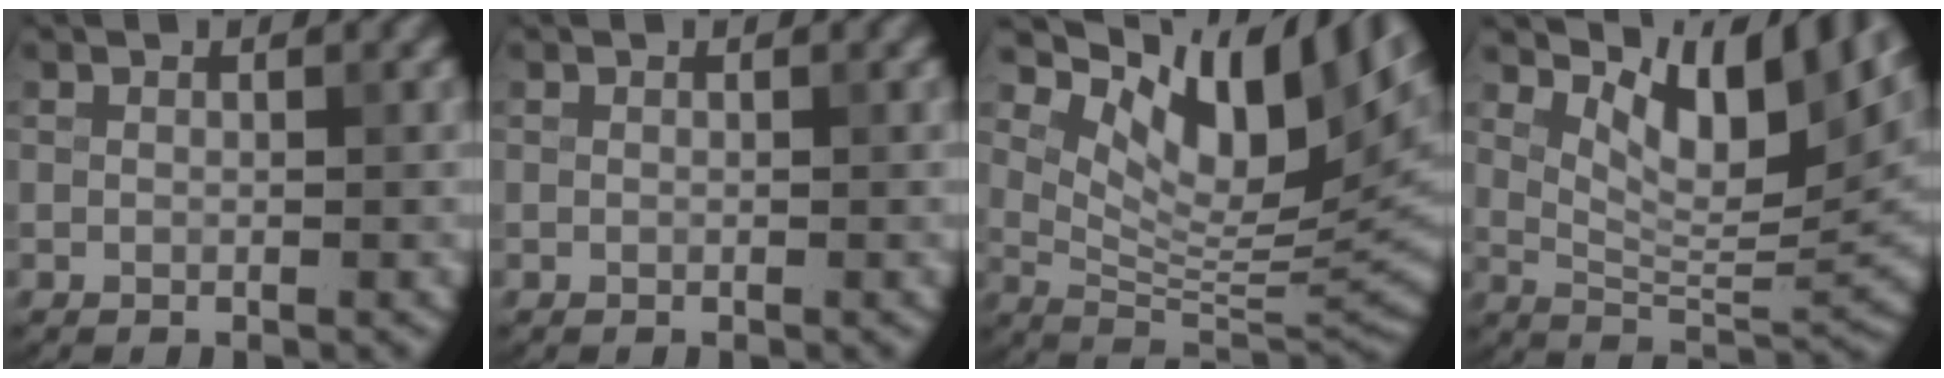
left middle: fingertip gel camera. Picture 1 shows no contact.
{"total": 0.0}
{"total": 12.1, "force": [6.6, 4.7, 9.1], "torque": [-0.142, -0.002, 0.128]}
{"total": 9.8, "force": [5.3, 3.4, 7.5], "torque": [-0.116, -0.006, 0.098]}